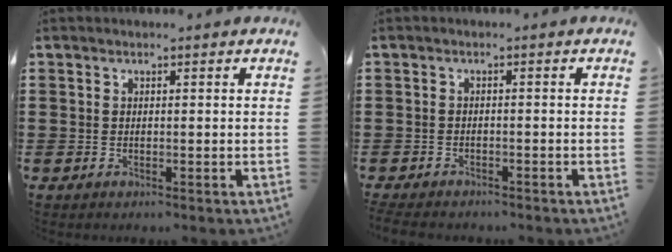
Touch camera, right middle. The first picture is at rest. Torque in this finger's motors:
{"motor_torque": [1.39, 0.08, 0.10, 0.10]}